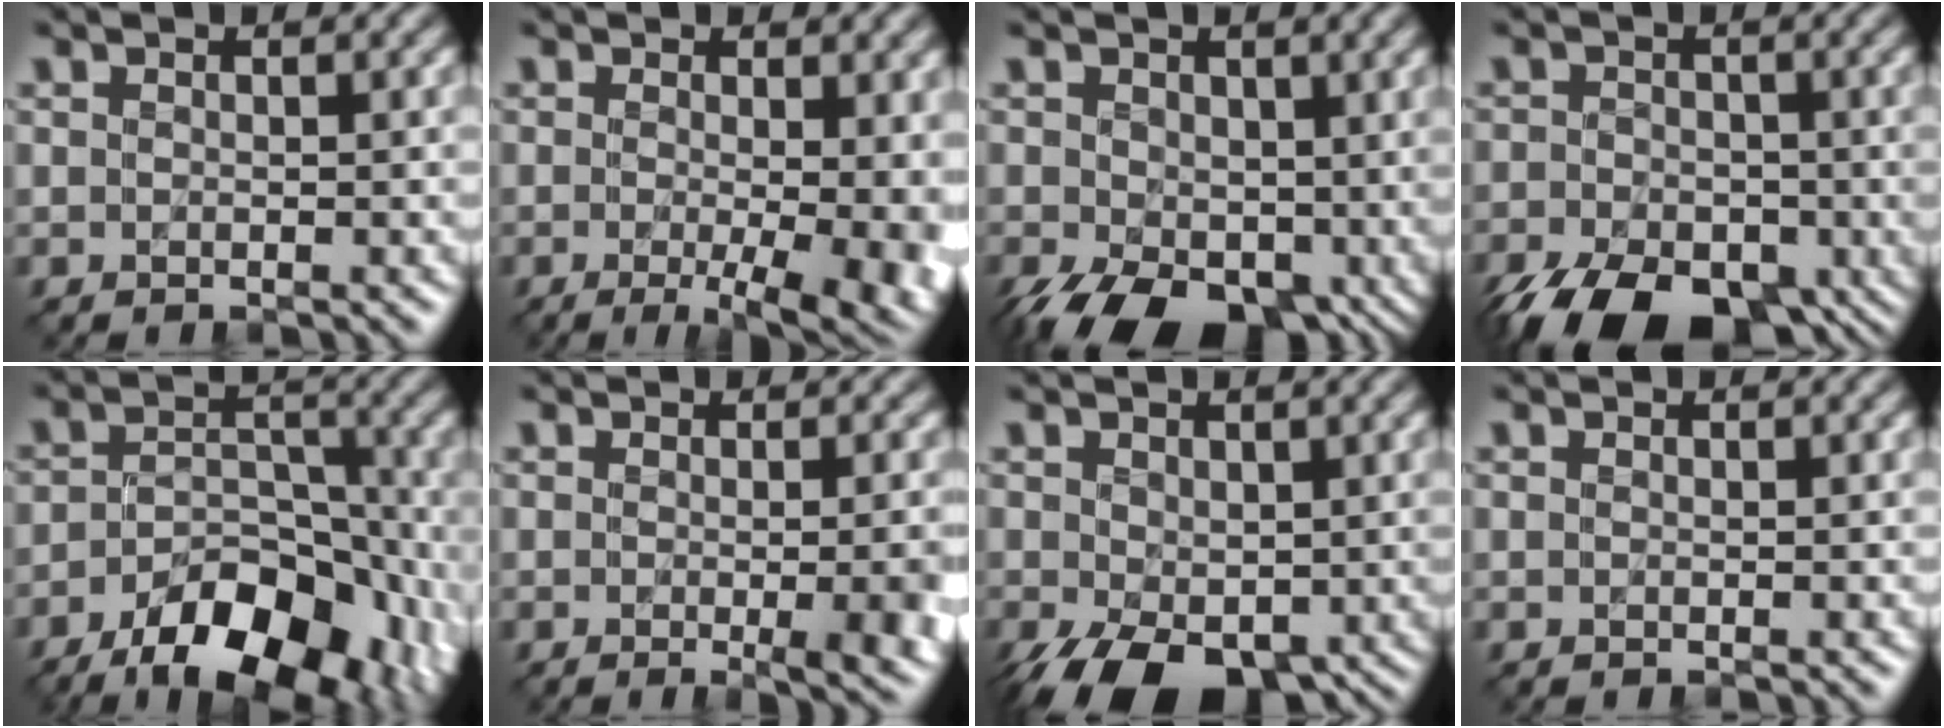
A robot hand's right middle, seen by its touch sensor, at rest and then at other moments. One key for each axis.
{"total": 6.8, "fx": -1.2, "fy": 2.2, "fz": 6.4, "tx": -0.063, "ty": -0.014, "tz": -0.011}
{"total": 10.3, "fx": -3.5, "fy": 6.4, "fz": 7.3, "tx": -0.136, "ty": -0.041, "tz": -0.046}
{"total": 10.8, "fx": -6.8, "fy": 5.9, "fz": 5.9, "tx": -0.105, "ty": -0.047, "tz": -0.106}
{"total": 11.2, "fx": -6.5, "fy": 5.4, "fz": 7.3, "tx": -0.109, "ty": -0.006, "tz": -0.097}
{"total": 8.1, "fx": -1.3, "fy": 3.6, "fz": 7.1, "tx": -0.030, "ty": -0.001, "tz": -0.004}
{"total": 7.8, "fx": -3.3, "fy": 4.6, "fz": 5.4, "tx": -0.121, "ty": -0.031, "tz": -0.045}
{"total": 0.0}